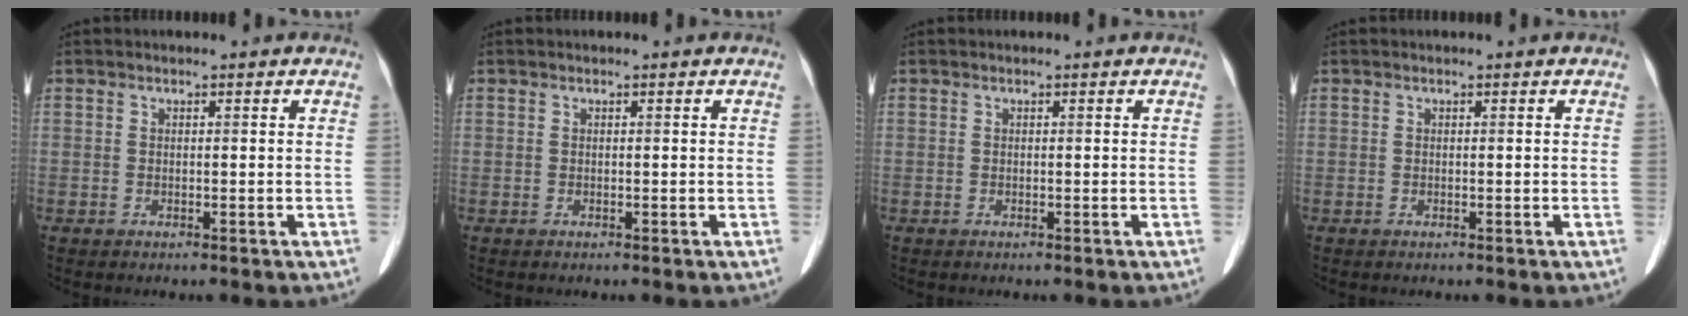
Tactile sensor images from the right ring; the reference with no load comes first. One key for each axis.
{"total": 0.0}
{"total": 0.0}
{"total": 0.0}